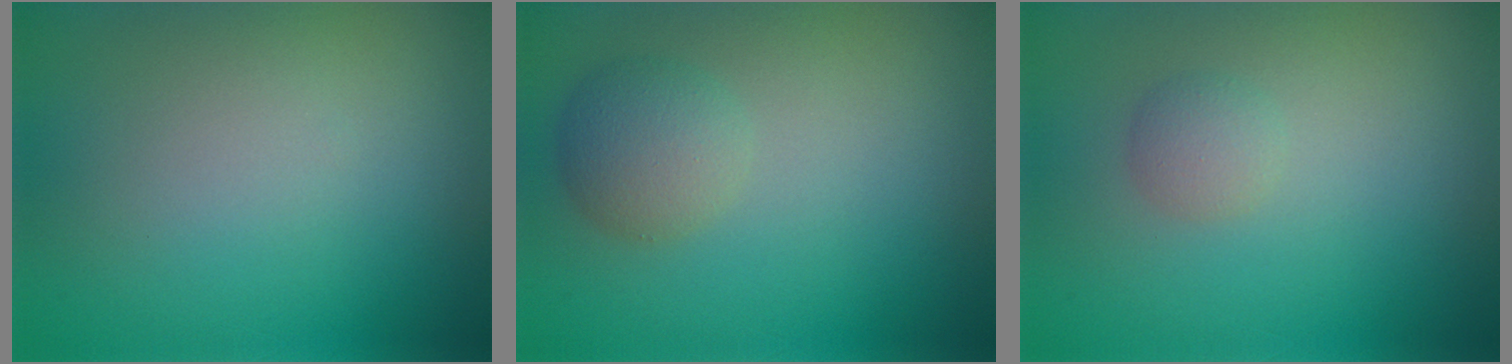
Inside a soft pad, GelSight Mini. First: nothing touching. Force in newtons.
{"total": 2.9, "press": 2.9, "slide": 0.0}
{"total": 1.4, "press": 1.4, "slide": 0.0}